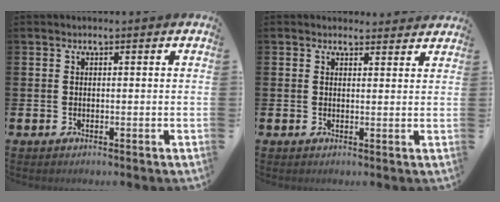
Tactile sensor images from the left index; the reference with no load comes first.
{"total": 1.8, "force": [1.8, 0.5, -0.1], "torque": [0.009, -0.008, 0.031]}